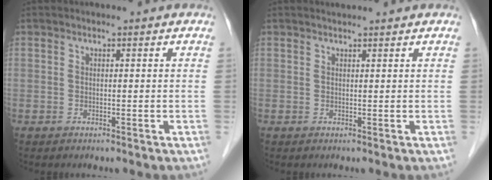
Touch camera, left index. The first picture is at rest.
{"total": 1.9, "force": [1.8, 0.2, 0.7], "torque": [-0.011, 0.019, 0.028]}